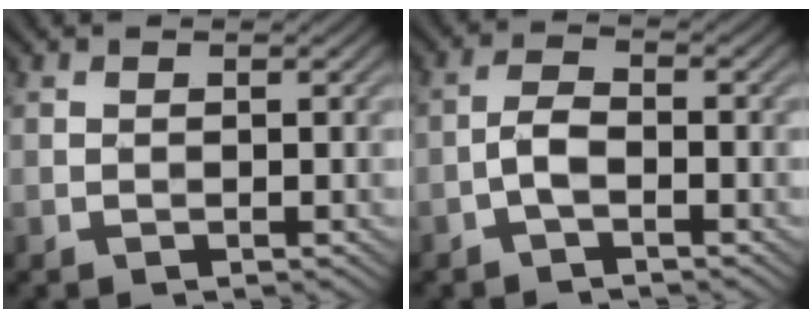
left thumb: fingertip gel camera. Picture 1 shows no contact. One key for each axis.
{"total": 2.8, "fx": -1.4, "fy": 1.0, "fz": 2.2, "tx": -0.048, "ty": 0.006, "tz": -0.036}